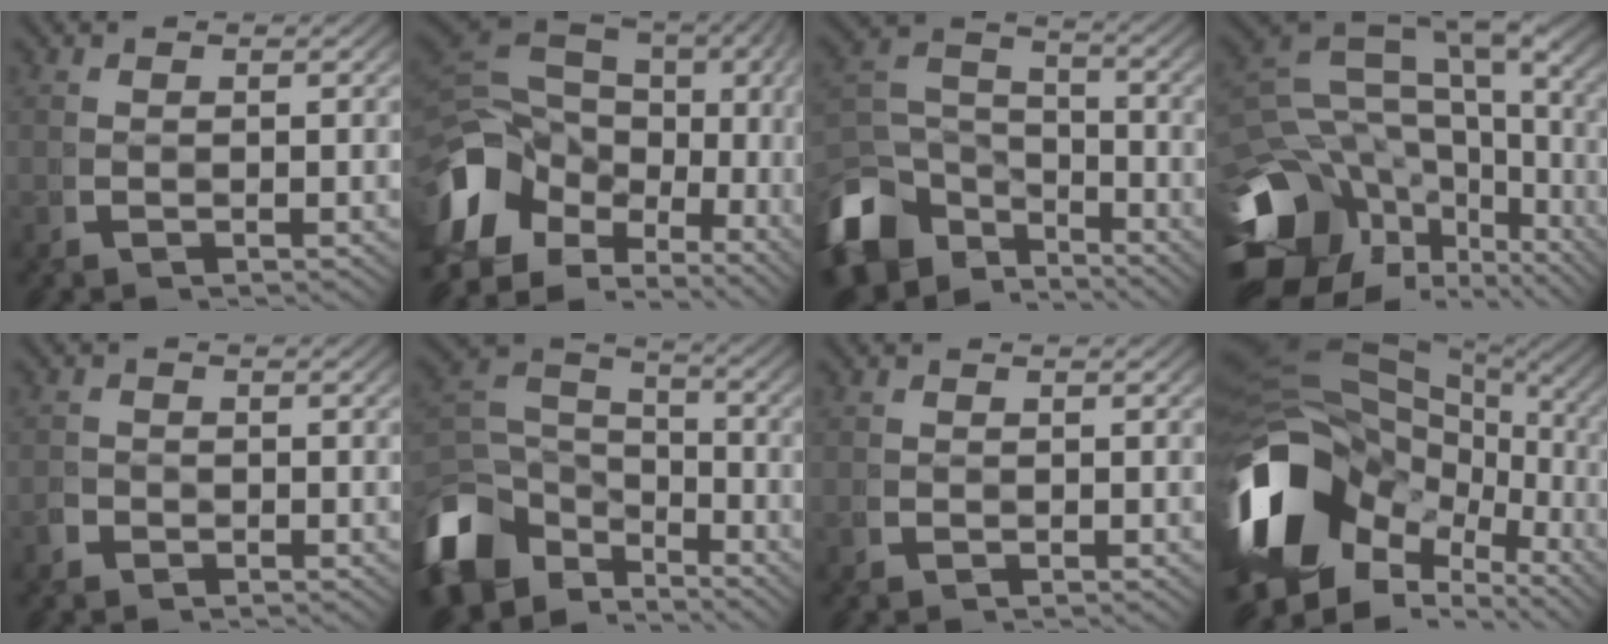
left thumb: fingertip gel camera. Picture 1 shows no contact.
{"total": 16.7, "force": [-1.2, 11.8, 11.7], "torque": [-0.216, -0.021, -0.008]}
{"total": 11.2, "force": [-4.7, 7.8, 6.4], "torque": [-0.123, -0.037, -0.069]}
{"total": 17.1, "force": [-3.1, 11.8, 12.0], "torque": [-0.228, -0.053, -0.026]}
{"total": 1.4, "force": [-1.1, 0.6, -0.6], "torque": [0.018, -0.007, -0.022]}
{"total": 11.9, "force": [-3.9, 8.4, 7.4], "torque": [-0.153, -0.038, -0.052]}
{"total": 0.8, "force": [-0.5, 0.4, -0.4], "torque": [0.007, -0.007, -0.008]}
{"total": 22.0, "force": [-2.2, 15.0, 15.9], "torque": [-0.336, -0.050, -0.013]}